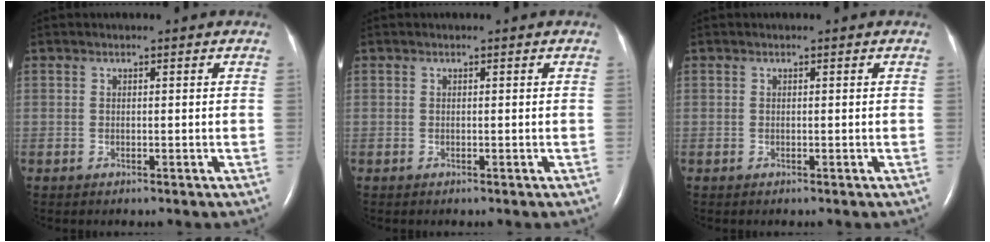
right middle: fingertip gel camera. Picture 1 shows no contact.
{"total": 0.0}
{"total": 0.0}